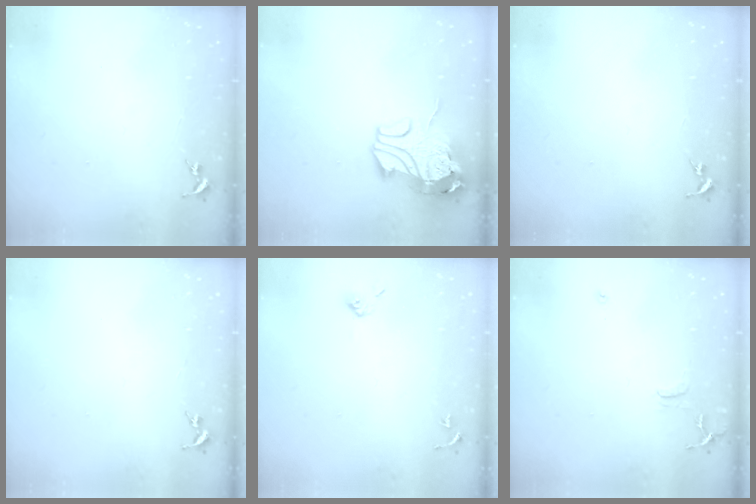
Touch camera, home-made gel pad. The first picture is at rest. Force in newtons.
{"total": 13.3, "press": 13.1, "slide": 2.0}
{"total": 0.0}
{"total": 0.0}
{"total": 4.6, "press": 4.6, "slide": 0.7}
{"total": 7.2, "press": 7.2, "slide": 0.8}